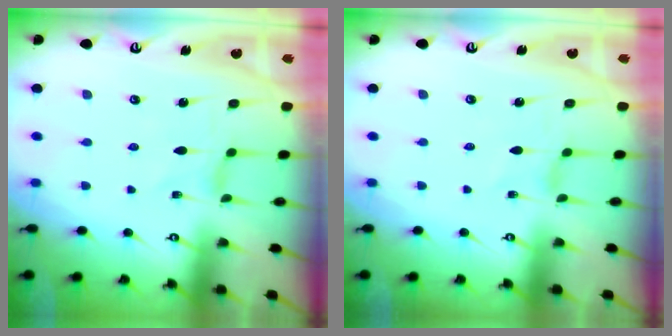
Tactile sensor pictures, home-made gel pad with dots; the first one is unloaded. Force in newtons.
{"total": 1.1, "press": 1.1, "slide": 0.3}